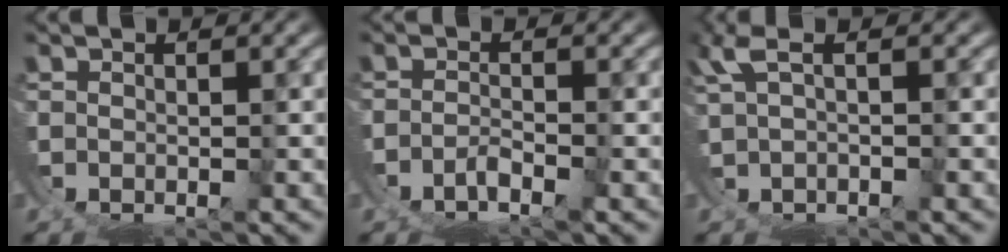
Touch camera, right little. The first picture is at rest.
{"total": 3.4, "force": [-2.5, 1.9, 1.2], "torque": [-0.035, -0.023, -0.030]}
{"total": 3.4, "force": [1.8, 2.0, 2.0], "torque": [-0.034, 0.019, 0.021]}